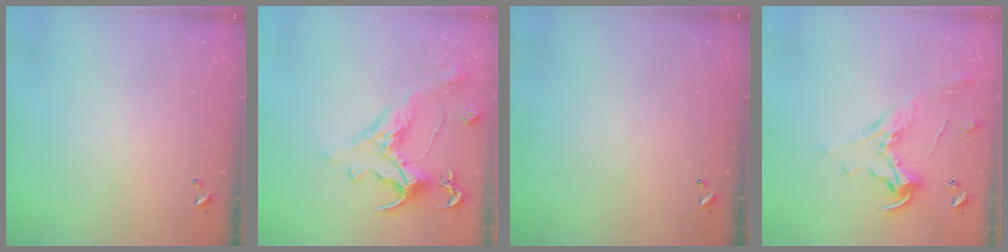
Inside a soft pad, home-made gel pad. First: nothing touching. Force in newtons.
{"total": 1.5, "press": 0.1, "slide": 1.5}
{"total": 0.0}
{"total": 0.8, "press": 0.5, "slide": 0.6}